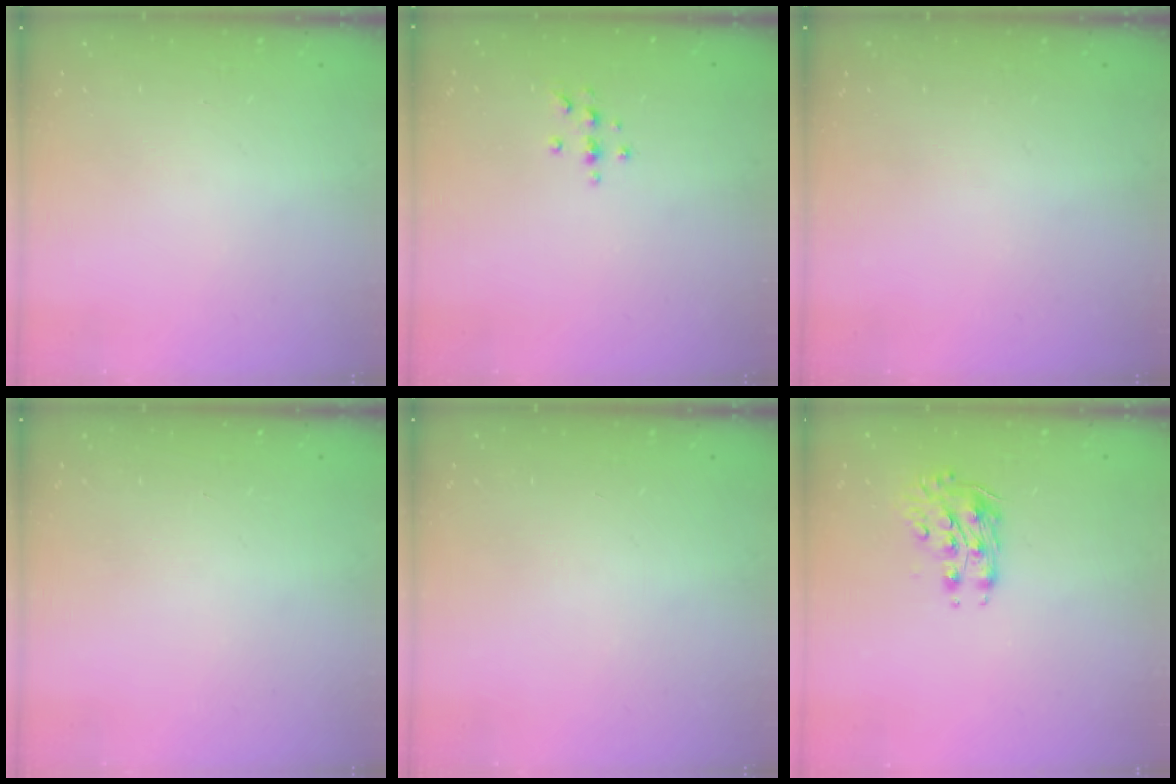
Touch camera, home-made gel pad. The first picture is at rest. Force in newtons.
{"total": 4.7, "press": 4.7, "slide": 0.6}
{"total": 0.0}
{"total": 0.0}
{"total": 0.0}
{"total": 9.4, "press": 9.4, "slide": 0.9}